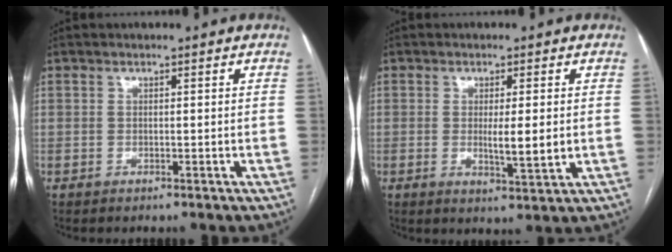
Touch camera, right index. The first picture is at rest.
{"total": 4.9, "force": [-0.1, 0.5, 4.9], "torque": [-0.080, -0.011, -0.001]}